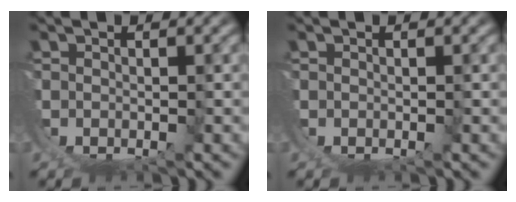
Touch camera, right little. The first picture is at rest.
{"total": 0.0}